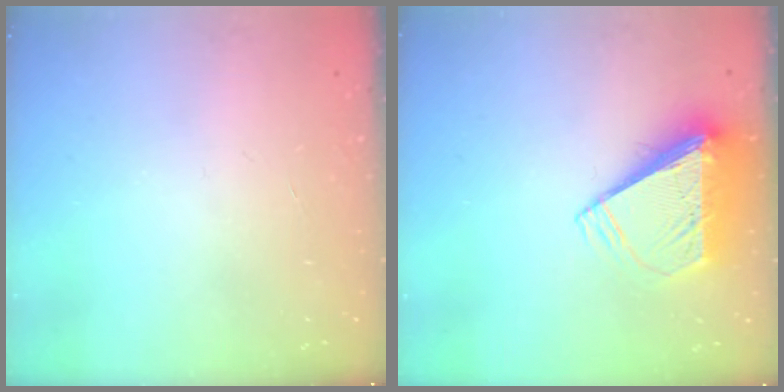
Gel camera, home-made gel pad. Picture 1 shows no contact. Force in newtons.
{"total": 9.1, "press": 9.0, "slide": 1.3}